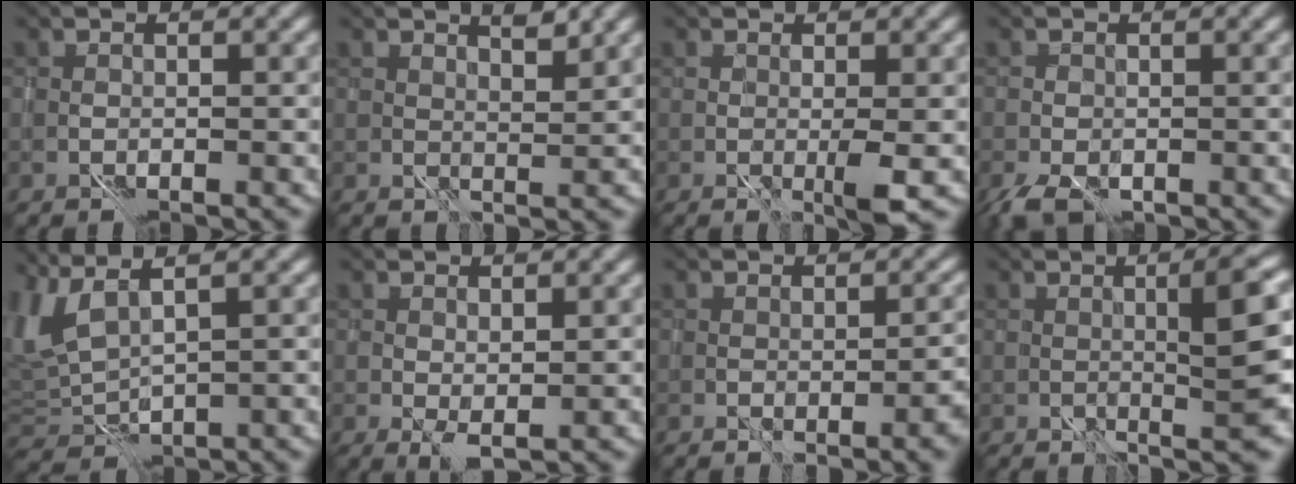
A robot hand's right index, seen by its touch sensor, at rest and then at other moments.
{"total": 2.8, "force": [2.7, -0.1, 0.7], "torque": [-0.006, 0.002, 0.048]}
{"total": 1.9, "force": [0.9, -0.1, 1.7], "torque": [-0.028, 0.003, 0.014]}
{"total": 2.9, "force": [-1.8, 1.3, 1.9], "torque": [-0.030, -0.006, -0.033]}
{"total": 5.3, "force": [2.7, 2.0, 4.1], "torque": [-0.103, 0.003, 0.054]}
{"total": 1.3, "force": [1.0, 0.1, 0.8], "torque": [-0.017, 0.002, 0.022]}
{"total": 3.0, "force": [-0.2, 0.7, 2.9], "torque": [-0.029, 0.006, 0.009]}
{"total": 6.1, "force": [1.6, 1.1, 5.8], "torque": [-0.069, 0.011, 0.036]}